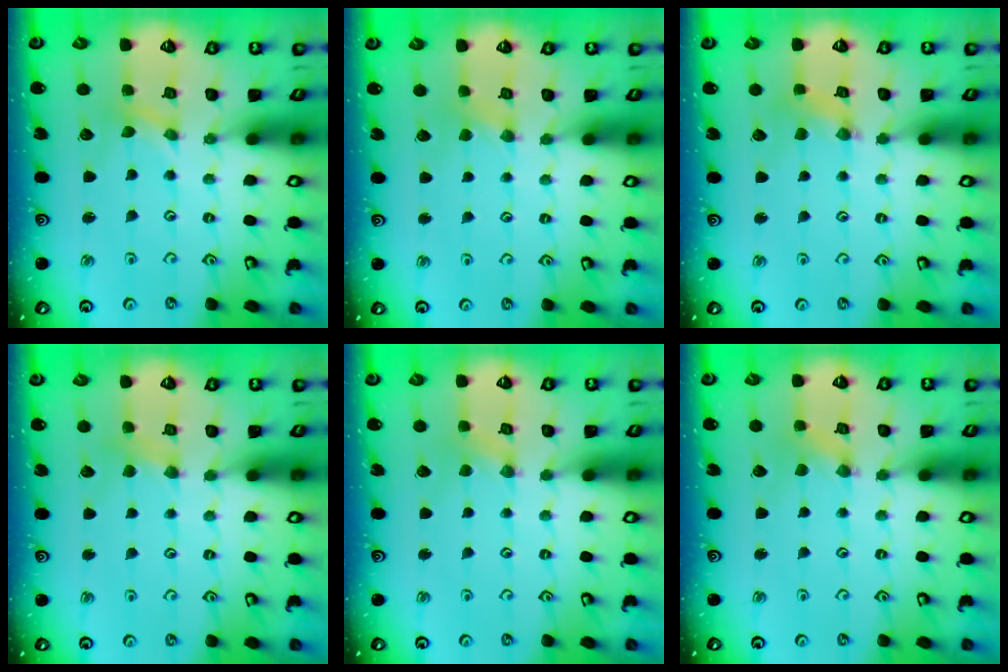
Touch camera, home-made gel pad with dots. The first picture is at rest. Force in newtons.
{"total": 2.2, "press": 2.2, "slide": 0.4}
{"total": 2.4, "press": 2.4, "slide": 0.2}
{"total": 2.3, "press": 2.2, "slide": 0.4}
{"total": 1.4, "press": 1.4, "slide": 0.3}
{"total": 0.0}